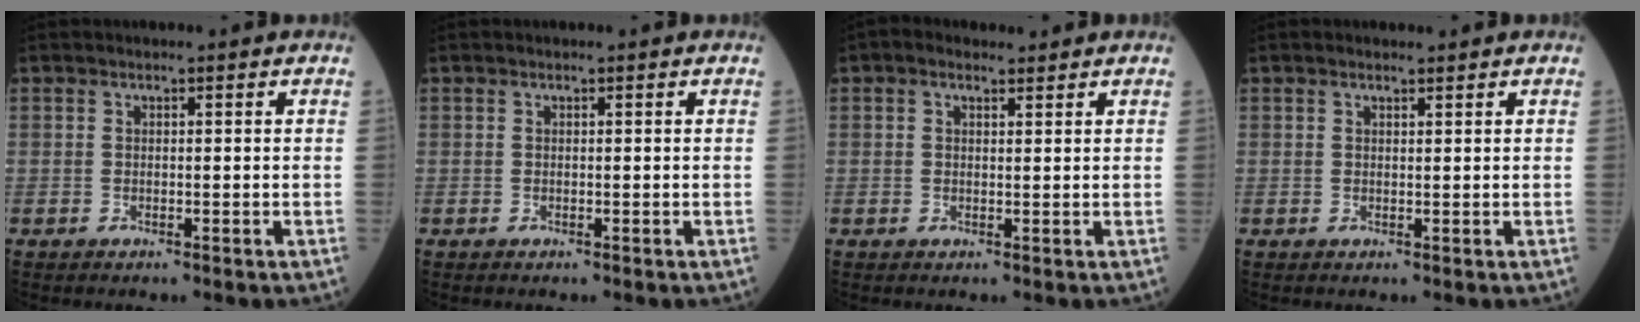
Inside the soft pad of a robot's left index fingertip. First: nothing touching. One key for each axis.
{"total": 0.0}
{"total": 2.1, "fx": 1.4, "fy": 1.1, "fz": 1.1, "tx": -0.029, "ty": 0.016, "tz": 0.022}
{"total": 1.0, "fx": 0.9, "fy": 0.1, "fz": 0.3, "tx": -0.009, "ty": 0.002, "tz": 0.016}